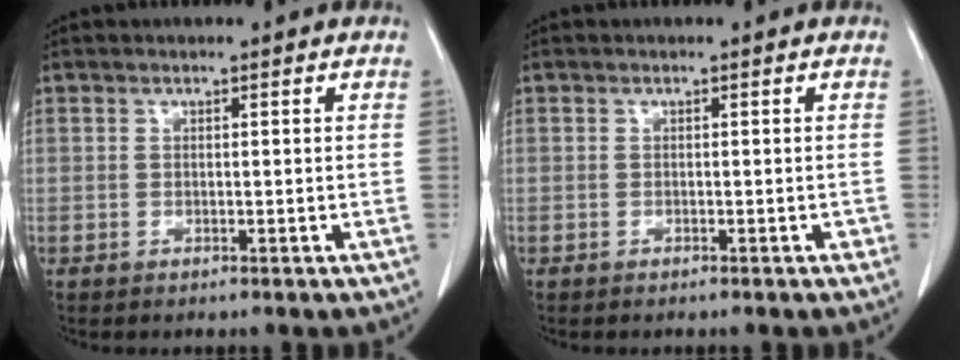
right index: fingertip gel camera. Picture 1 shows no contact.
{"total": 0.6, "force": [-0.5, 0.2, 0.4], "torque": [-0.004, 0.001, -0.006]}